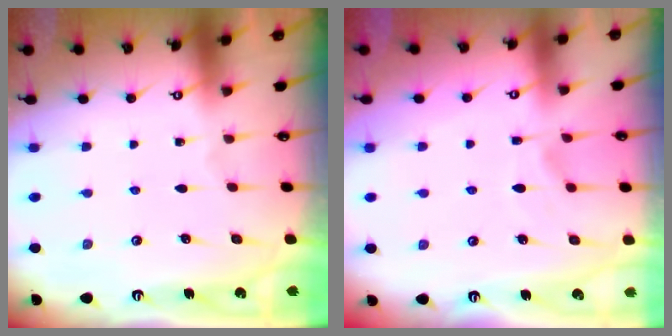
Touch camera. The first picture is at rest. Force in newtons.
{"total": 1.8, "press": 1.3, "slide": 1.3}